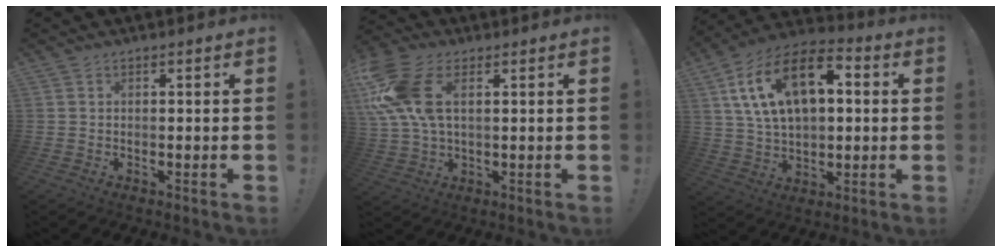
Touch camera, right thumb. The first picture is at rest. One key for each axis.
{"total": 15.1, "fx": 4.6, "fy": 8.7, "fz": 11.5, "tx": -0.244, "ty": -0.008, "tz": 0.088}
{"total": 19.6, "fx": 6.3, "fy": 11.8, "fz": 14.3, "tx": -0.244, "ty": -0.011, "tz": 0.112}